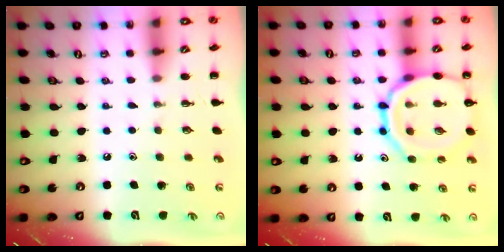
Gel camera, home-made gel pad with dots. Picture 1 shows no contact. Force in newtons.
{"total": 15.7, "press": 15.6, "slide": 1.4}